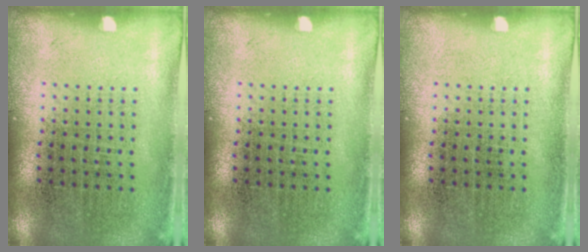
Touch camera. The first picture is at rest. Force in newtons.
{"total": 0.0}
{"total": 0.0}